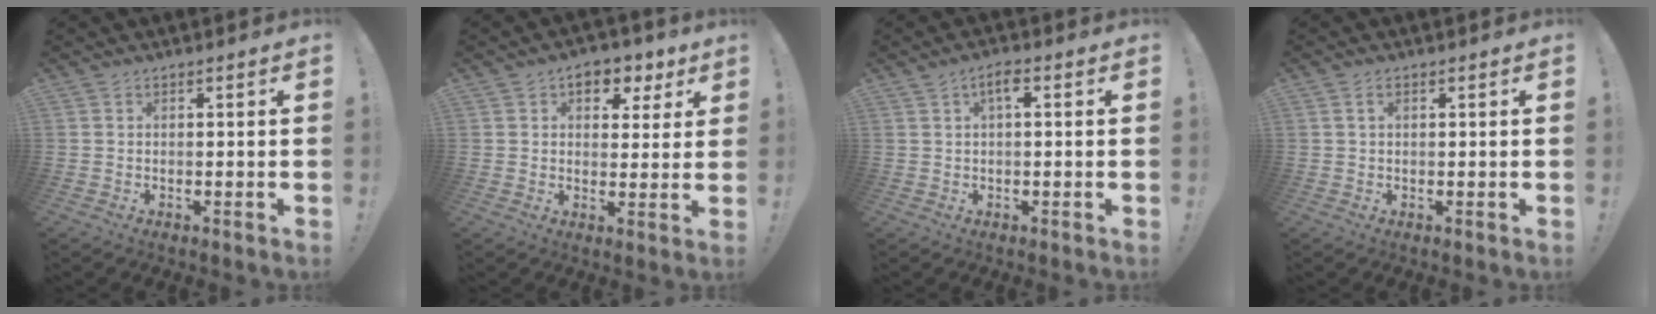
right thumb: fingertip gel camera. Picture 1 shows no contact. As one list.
[{"total": 7.3, "force": [3.8, 5.1, 3.6], "torque": [-0.038, -0.019, 0.069]}, {"total": 3.2, "force": [0.9, 0.9, 2.9], "torque": [-0.053, 0.006, 0.011]}, {"total": 1.7, "force": [0.7, 0.9, 1.3], "torque": [-0.023, 0.001, 0.011]}]